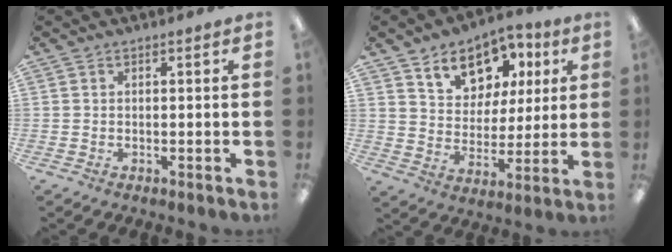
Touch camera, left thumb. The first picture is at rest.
{"total": 12.5, "force": [7.8, 8.8, 4.4], "torque": [-0.066, -0.043, 0.145]}